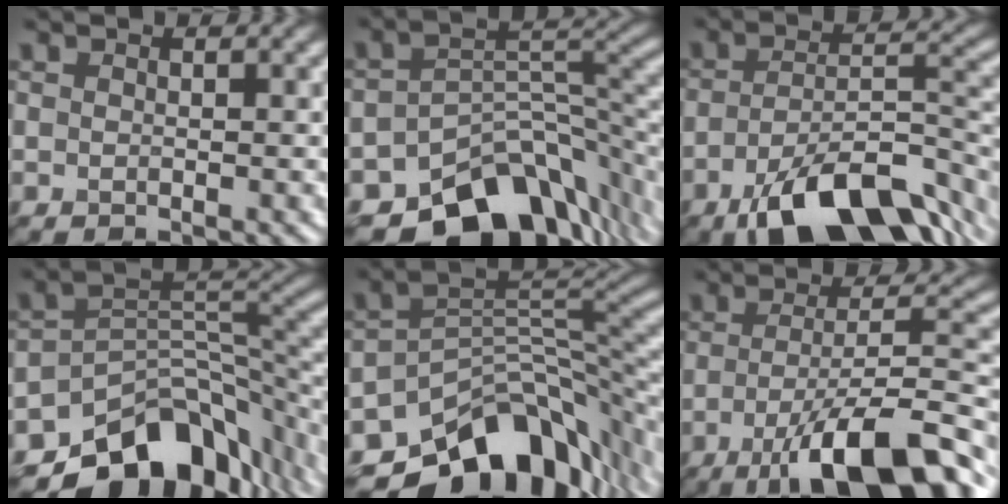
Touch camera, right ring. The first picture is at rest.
{"total": 12.1, "force": [-8.0, 6.6, 6.2], "torque": [-0.087, -0.004, -0.138]}
{"total": 11.9, "force": [-6.9, 4.7, 8.4], "torque": [-0.146, -0.012, -0.116]}
{"total": 11.8, "force": [-7.8, 6.5, 6.0], "torque": [-0.089, 0.000, -0.138]}
{"total": 13.3, "force": [-8.4, 7.2, 7.3], "torque": [-0.117, -0.006, -0.138]}
{"total": 11.7, "force": [-6.3, 3.1, 9.4], "torque": [-0.151, 0.002, -0.105]}